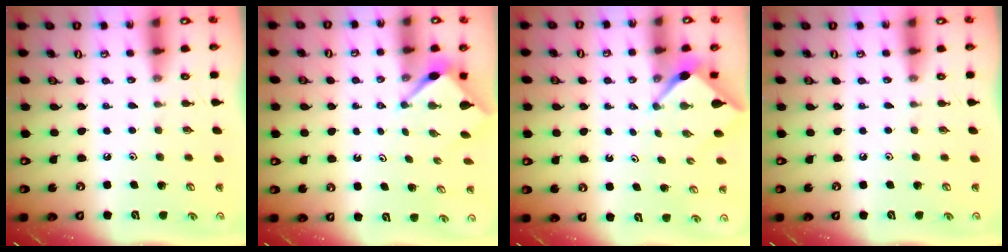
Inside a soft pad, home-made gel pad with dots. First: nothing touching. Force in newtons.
{"total": 2.8, "press": 2.8, "slide": 0.3}
{"total": 2.4, "press": 2.4, "slide": 0.3}
{"total": 0.0}